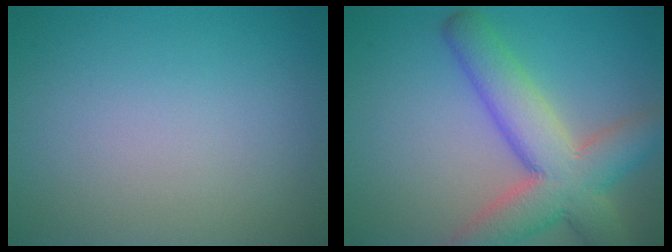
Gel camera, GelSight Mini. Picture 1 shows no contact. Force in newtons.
{"total": 8.5, "press": 8.5, "slide": 0.5}